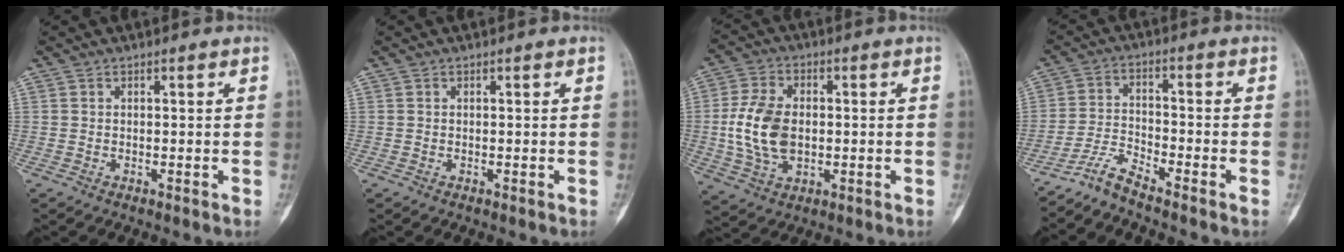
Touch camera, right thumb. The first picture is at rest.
{"total": 0.0}
{"total": 11.9, "force": [-0.3, 7.8, 9.0], "torque": [-0.169, 0.006, -0.002]}
{"total": 4.6, "force": [-4.4, -0.4, 1.4], "torque": [-0.037, 0.021, -0.094]}